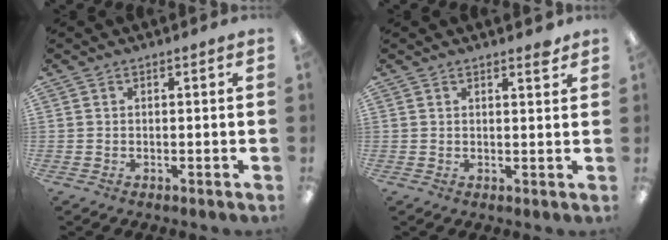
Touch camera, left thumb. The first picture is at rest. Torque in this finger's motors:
{"motor_torque": [-0.06, 0.06, -0.06, -0.19, 0.02]}